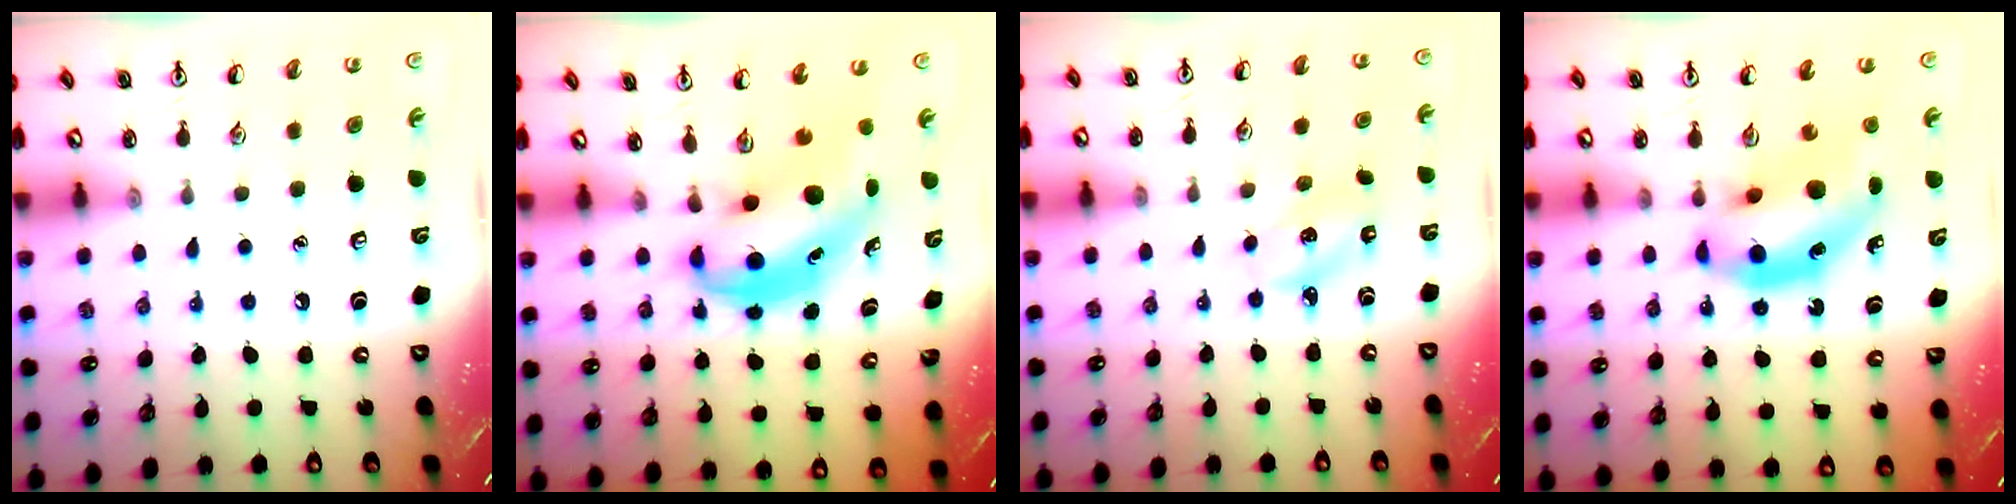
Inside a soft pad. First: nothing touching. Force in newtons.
{"total": 6.6, "press": 6.4, "slide": 1.8}
{"total": 2.6, "press": 2.5, "slide": 0.6}
{"total": 12.4, "press": 11.8, "slide": 3.6}